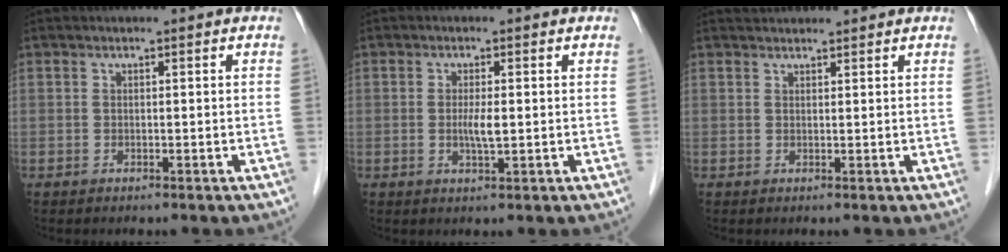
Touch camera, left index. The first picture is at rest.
{"total": 2.5, "force": [0.0, 0.3, 2.5], "torque": [-0.052, -0.003, 0.000]}
{"total": 3.1, "force": [3.1, 0.5, 0.4], "torque": [-0.010, 0.032, 0.047]}